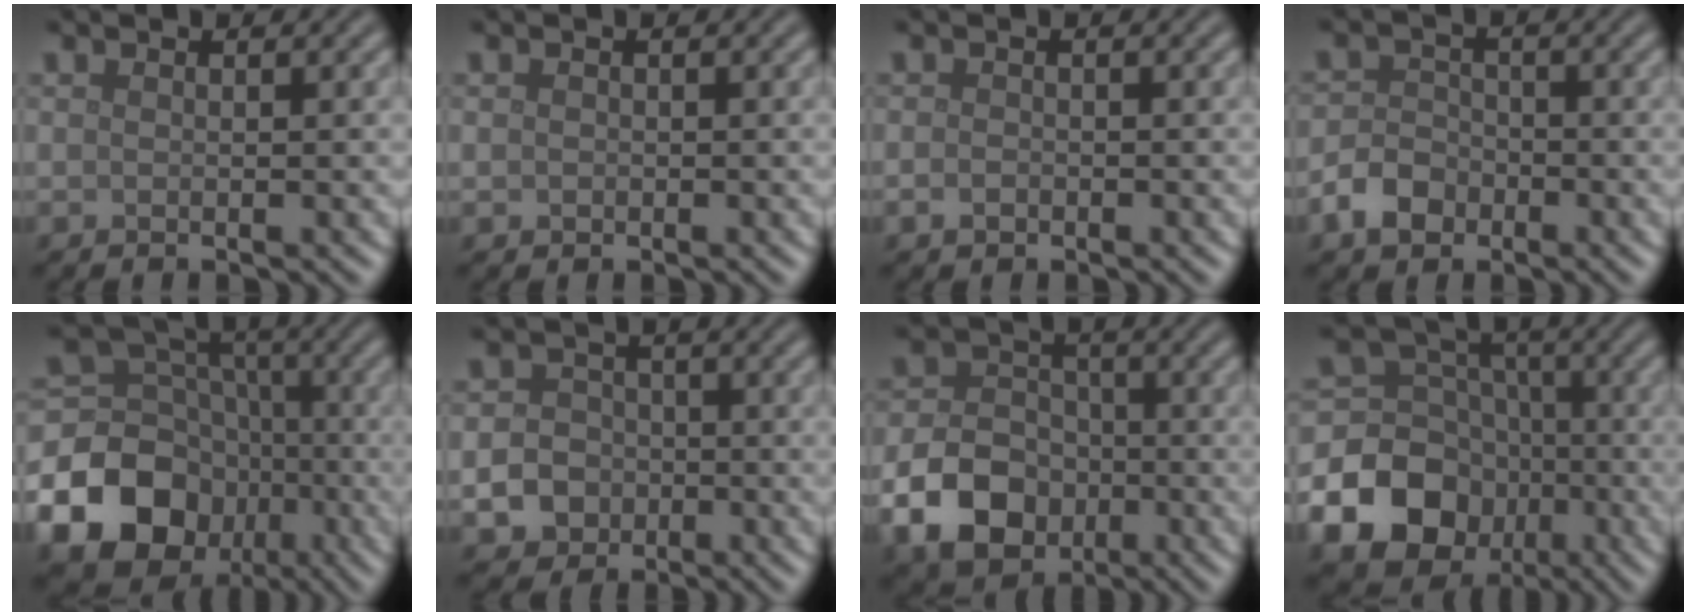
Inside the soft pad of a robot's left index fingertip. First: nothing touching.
{"total": 0.5, "force": [0.0, 0.5, 0.1], "torque": [0.002, -0.004, -0.002]}
{"total": 0.9, "force": [-0.5, 0.7, 0.5], "torque": [-0.009, -0.002, -0.010]}
{"total": 3.4, "force": [-1.9, 2.4, 1.4], "torque": [-0.027, 0.002, -0.042]}
{"total": 18.4, "force": [-7.7, 15.2, 7.0], "torque": [-0.150, -0.035, -0.141]}
{"total": 5.3, "force": [-1.7, 4.7, 1.5], "torque": [-0.009, -0.006, -0.045]}
{"total": 8.3, "force": [-3.3, 6.2, 4.4], "torque": [-0.082, -0.009, -0.073]}
{"total": 16.7, "force": [-6.5, 14.2, 5.8], "torque": [-0.133, -0.039, -0.126]}